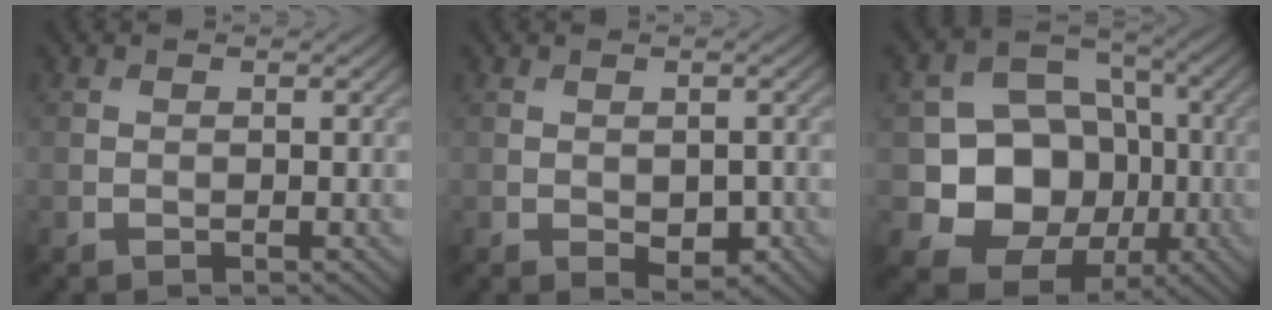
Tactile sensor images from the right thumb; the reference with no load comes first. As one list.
[{"total": 3.0, "force": [-0.8, 1.8, 2.3], "torque": [-0.034, -0.012, -0.007]}, {"total": 11.9, "force": [-2.2, 10.2, 5.8], "torque": [-0.112, -0.016, -0.062]}]